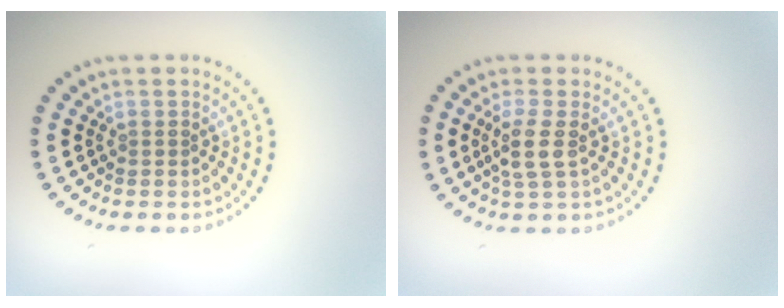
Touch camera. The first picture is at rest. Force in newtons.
{"total": 2.4, "press": 2.0, "slide": 1.3}